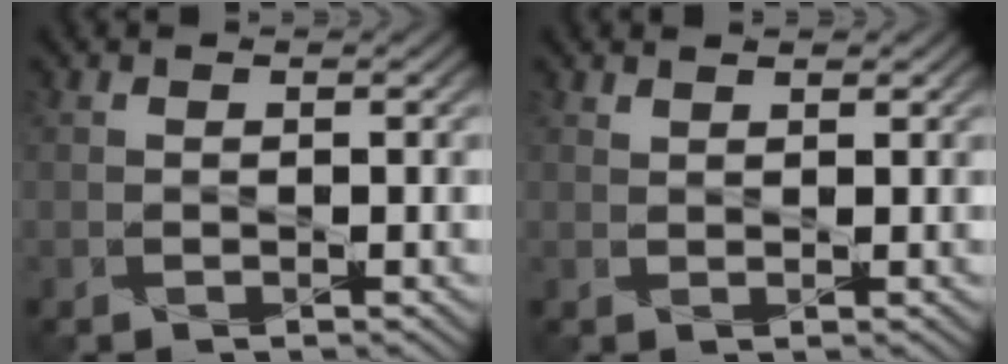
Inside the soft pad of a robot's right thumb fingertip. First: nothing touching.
{"total": 1.1, "force": [1.1, 0.1, -0.2], "torque": [0.001, -0.006, 0.019]}